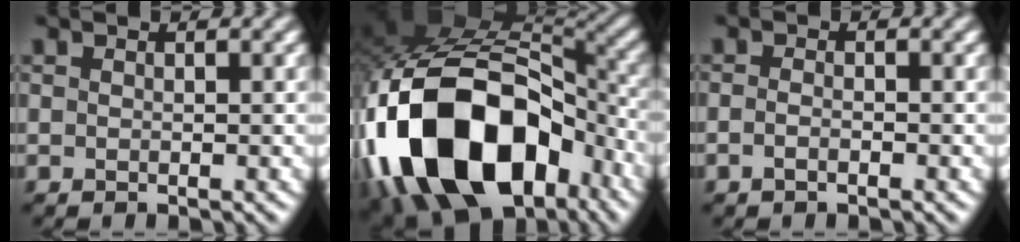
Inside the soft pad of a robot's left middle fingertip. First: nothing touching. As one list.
[{"total": 18.4, "force": [-7.1, 11.7, 12.2], "torque": [-0.246, -0.022, -0.115]}, {"total": 1.0, "force": [-0.8, 0.0, 0.5], "torque": [-0.014, -0.002, -0.016]}]